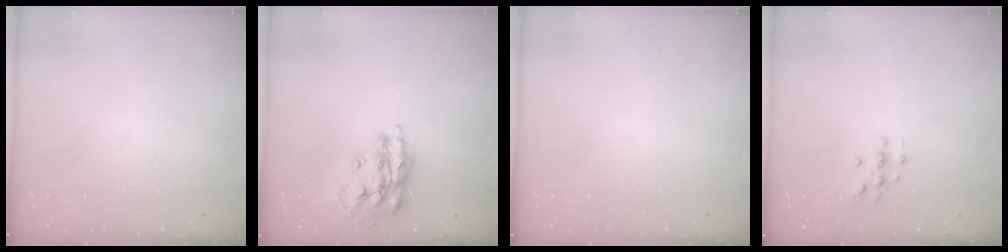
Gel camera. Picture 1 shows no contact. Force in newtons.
{"total": 17.4, "press": 17.4, "slide": 1.4}
{"total": 0.0}
{"total": 3.0, "press": 3.0, "slide": 0.3}